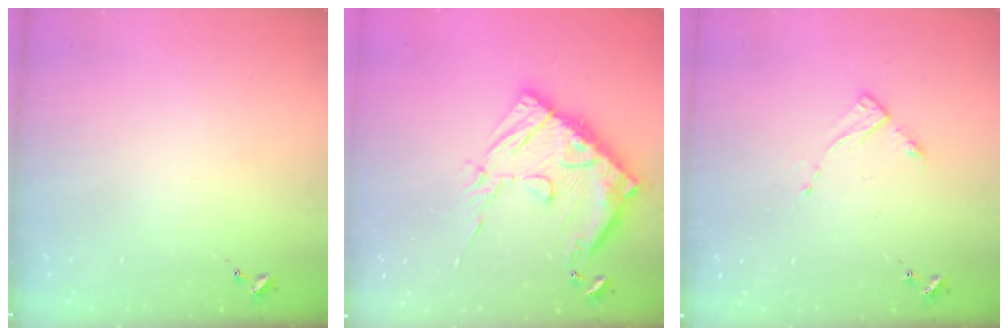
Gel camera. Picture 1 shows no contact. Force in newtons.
{"total": 19.6, "press": 19.5, "slide": 2.0}
{"total": 2.8, "press": 2.8, "slide": 0.4}